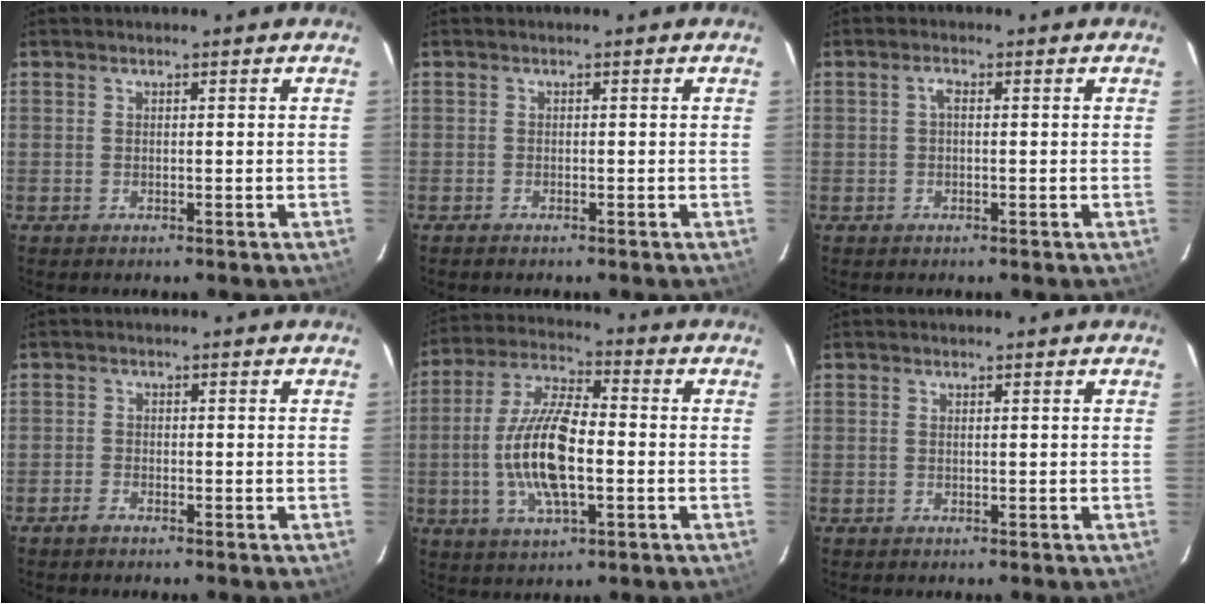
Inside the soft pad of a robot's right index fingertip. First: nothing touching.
{"total": 0.8, "force": [-0.7, 0.2, 0.3], "torque": [-0.008, -0.001, -0.015]}
{"total": 1.3, "force": [0.0, 0.6, 1.2], "torque": [-0.023, 0.008, -0.002]}
{"total": 1.5, "force": [-1.3, 0.6, 0.4], "torque": [-0.016, 0.002, -0.028]}
{"total": 14.5, "force": [-2.5, 5.1, 13.4], "torque": [-0.274, 0.003, -0.048]}
{"total": 0.0}